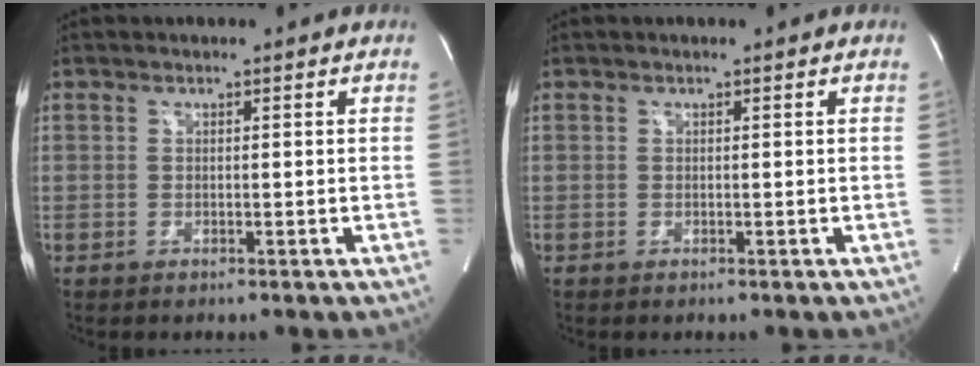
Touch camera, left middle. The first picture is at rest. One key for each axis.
{"total": 0.0}